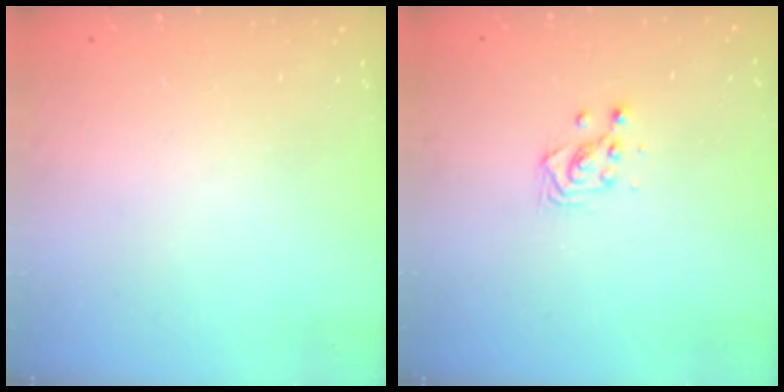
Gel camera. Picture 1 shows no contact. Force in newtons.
{"total": 3.2, "press": 3.2, "slide": 0.2}